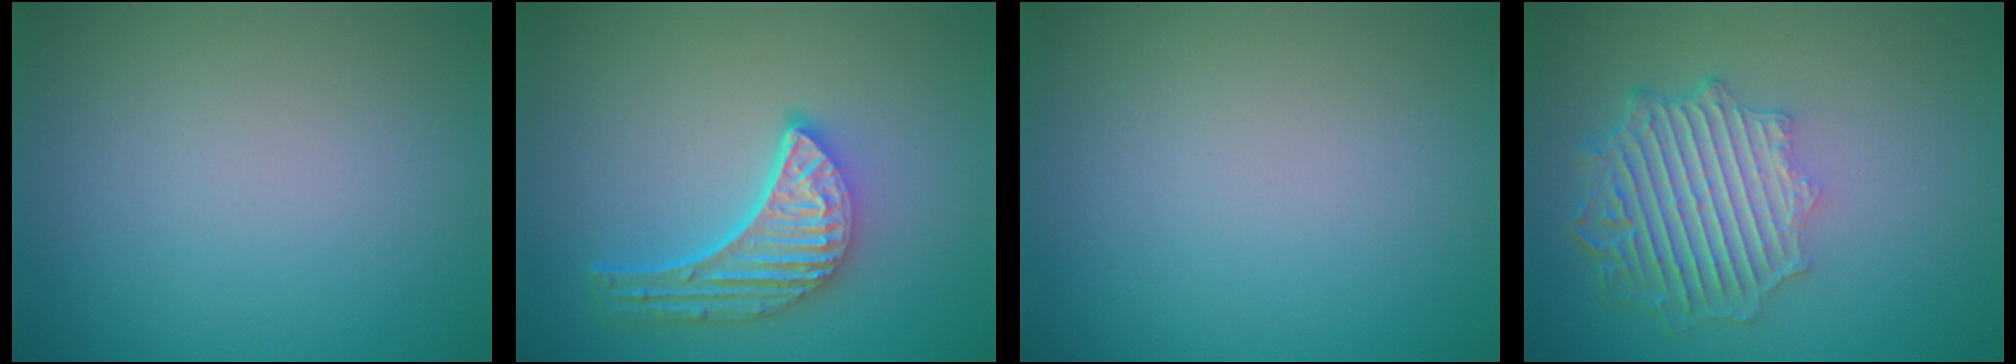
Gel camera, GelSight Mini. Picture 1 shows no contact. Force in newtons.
{"total": 5.0, "press": 3.8, "slide": 3.2}
{"total": 0.0}
{"total": 6.4, "press": 4.9, "slide": 4.0}